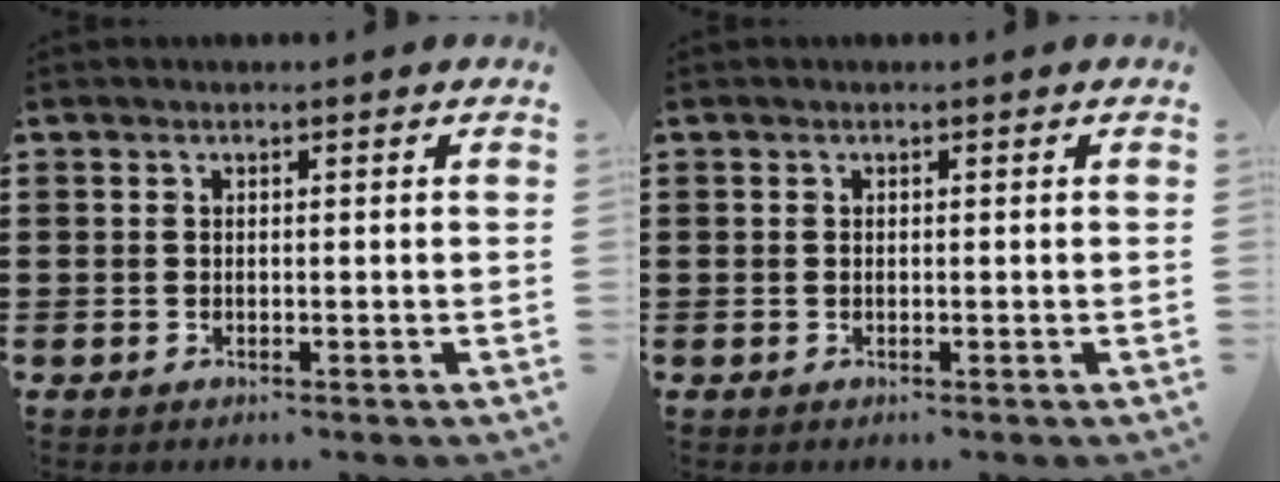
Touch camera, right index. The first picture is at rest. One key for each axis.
{"total": 0.0}